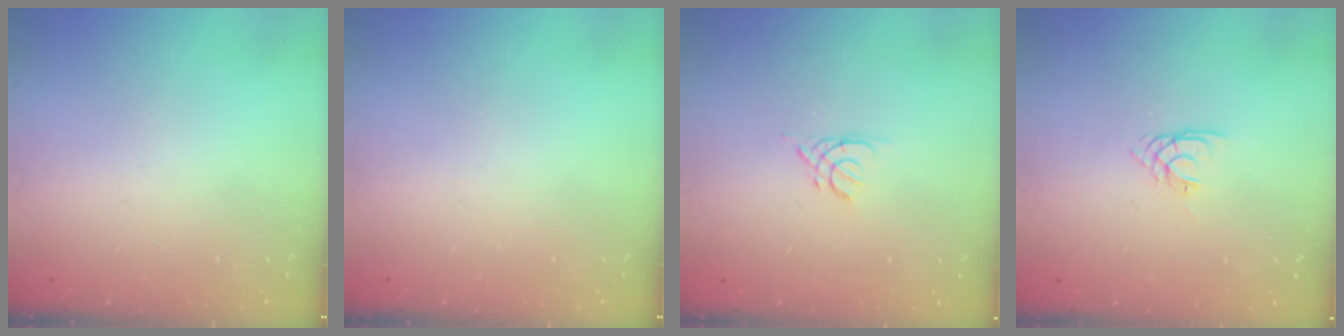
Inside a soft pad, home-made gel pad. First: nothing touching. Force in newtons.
{"total": 0.0}
{"total": 2.5, "press": 2.5, "slide": 0.6}
{"total": 1.4, "press": 1.3, "slide": 0.3}